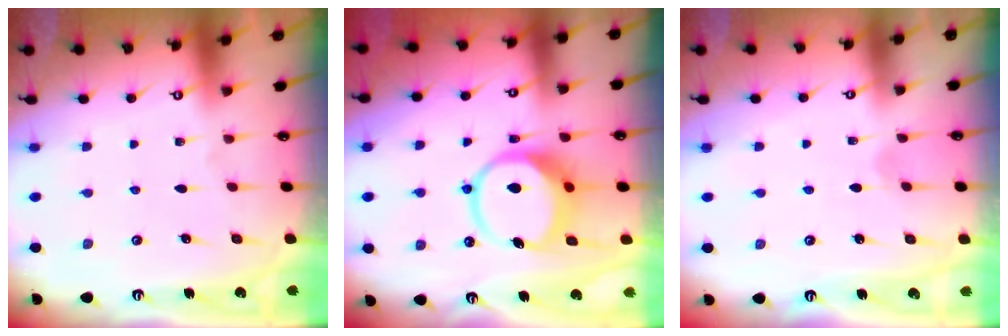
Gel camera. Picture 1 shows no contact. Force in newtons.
{"total": 11.6, "press": 11.5, "slide": 1.6}
{"total": 1.2, "press": 1.2, "slide": 0.1}